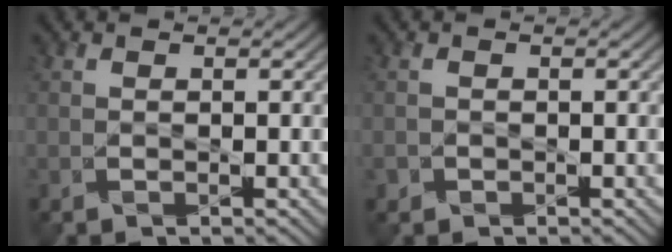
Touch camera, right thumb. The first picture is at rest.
{"total": 0.7, "force": [-0.4, 0.5, 0.1], "torque": [0.000, -0.003, -0.010]}